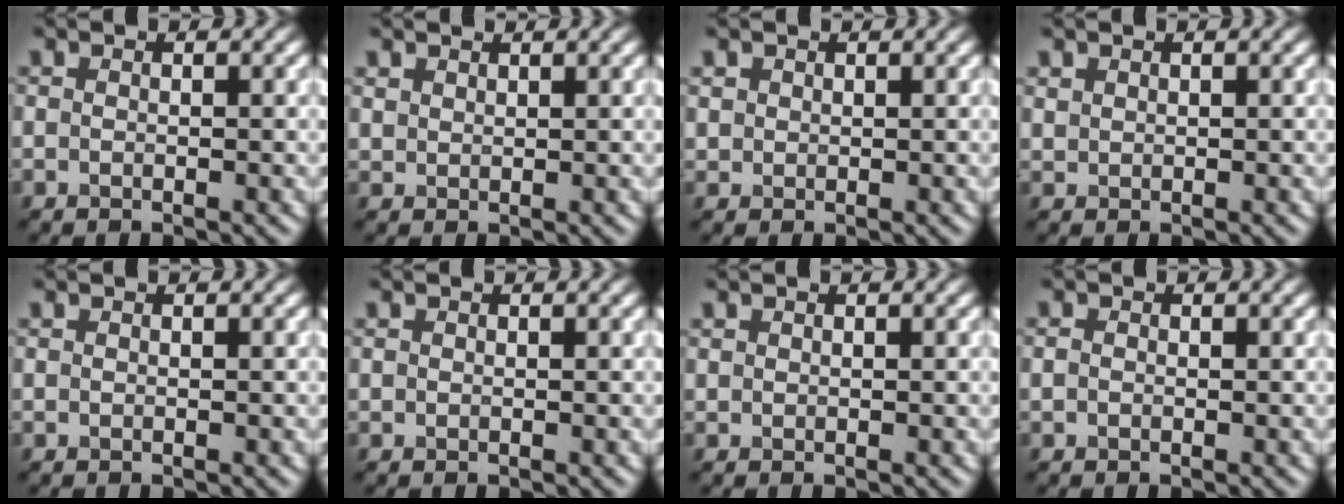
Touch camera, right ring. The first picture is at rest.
{"total": 1.8, "force": [0.4, -1.0, -1.4], "torque": [-0.010, -0.003, 0.031]}
{"total": 1.6, "force": [-0.2, -0.8, -1.4], "torque": [-0.004, -0.004, 0.020]}
{"total": 1.6, "force": [-0.1, -1.0, -1.2], "torque": [-0.007, -0.005, 0.022]}
{"total": 0.0}
{"total": 0.6, "force": [-0.1, -0.3, -0.5], "torque": [-0.004, -0.002, 0.003]}
{"total": 0.9, "force": [0.0, -0.5, -0.7], "torque": [-0.002, -0.003, 0.005]}
{"total": 0.8, "force": [-0.4, -0.4, -0.5], "torque": [-0.010, -0.004, 0.002]}